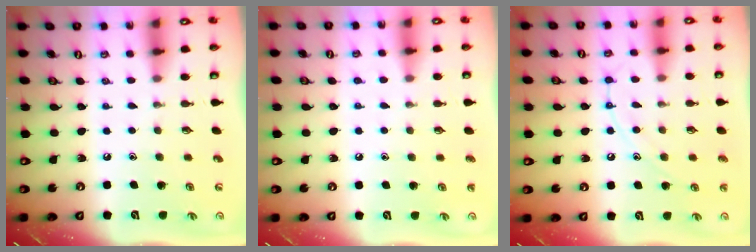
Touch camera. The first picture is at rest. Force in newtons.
{"total": 2.9, "press": 2.9, "slide": 0.4}
{"total": 10.2, "press": 10.2, "slide": 1.0}